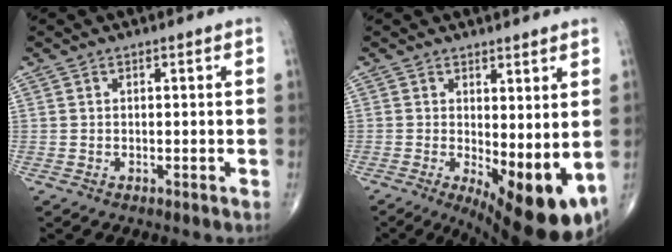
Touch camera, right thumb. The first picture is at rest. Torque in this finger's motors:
{"motor_torque": [-0.40, 1.17, 0.31, -0.16, 0.14]}